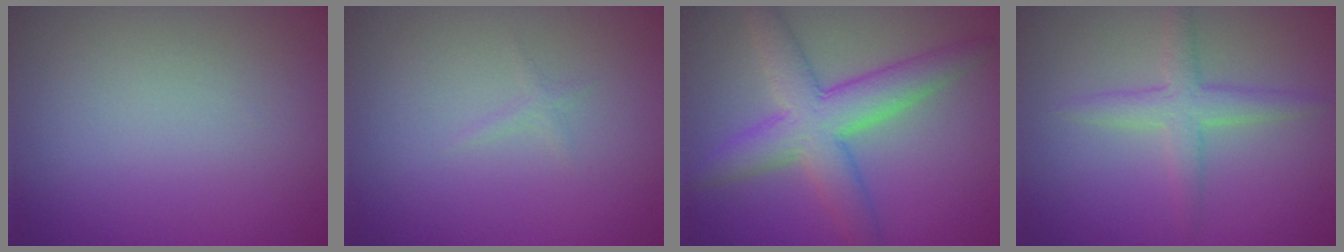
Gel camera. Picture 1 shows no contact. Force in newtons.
{"total": 0.5, "press": 0.5, "slide": 0.0}
{"total": 6.4, "press": 6.4, "slide": 0.2}
{"total": 2.9, "press": 2.9, "slide": 0.1}